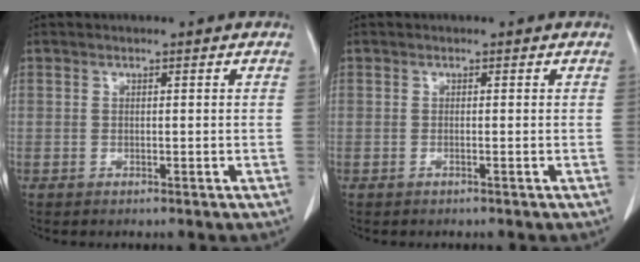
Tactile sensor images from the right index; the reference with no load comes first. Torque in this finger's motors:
{"motor_torque": [0.07, 0.11, -0.01, 0.02]}